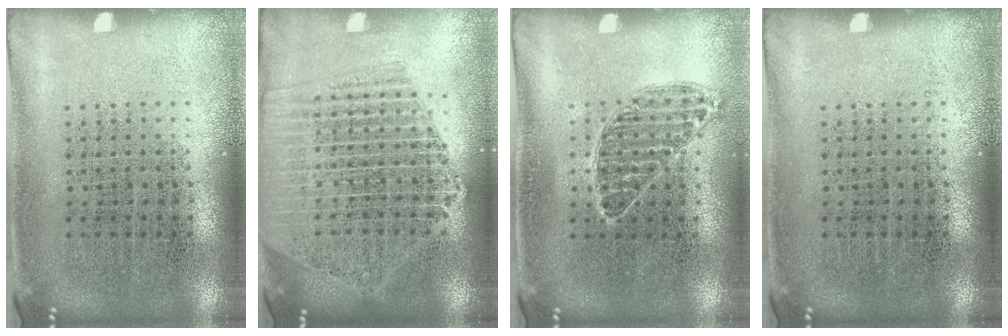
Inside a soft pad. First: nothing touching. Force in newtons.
{"total": 2.1, "press": 1.9, "slide": 0.8}
{"total": 0.6, "press": 0.6, "slide": 0.1}
{"total": 0.0}